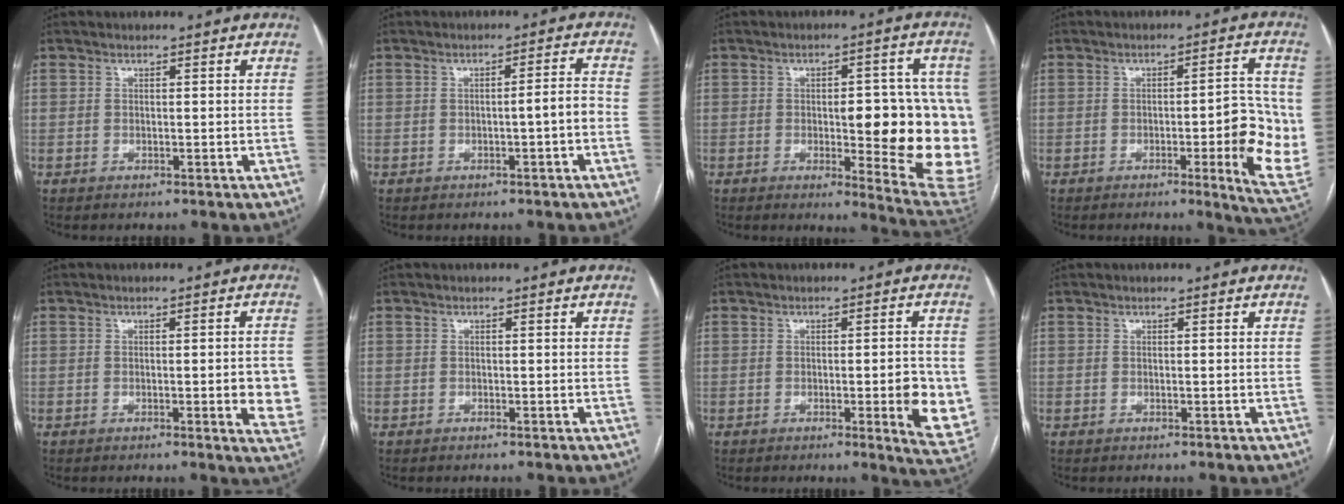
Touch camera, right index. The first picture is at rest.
{"total": 2.9, "force": [-1.0, -0.1, 2.7], "torque": [-0.034, 0.005, -0.016]}
{"total": 18.4, "force": [-1.4, 4.4, 17.8], "torque": [-0.152, 0.013, 0.003]}
{"total": 10.6, "force": [-1.6, 1.5, 10.4], "torque": [-0.116, 0.002, -0.019]}
{"total": 5.6, "force": [-0.9, 1.1, 5.4], "torque": [-0.057, -0.004, -0.010]}
{"total": 0.0}
{"total": 7.5, "force": [-1.3, 1.4, 7.2], "torque": [-0.084, -0.006, -0.013]}
{"total": 0.0}